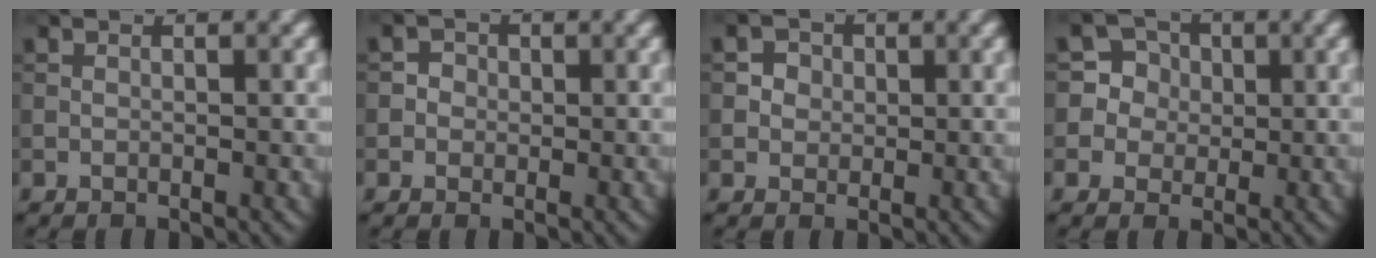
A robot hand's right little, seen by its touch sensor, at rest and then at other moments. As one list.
[{"total": 0.9, "force": [-0.4, 0.9, 0.0], "torque": [0.005, 0.002, 0.000]}, {"total": 2.1, "force": [0.5, 1.9, 0.7], "torque": [-0.015, 0.003, 0.015]}, {"total": 3.8, "force": [0.5, 3.8, 0.5], "torque": [0.000, 0.013, 0.014]}]